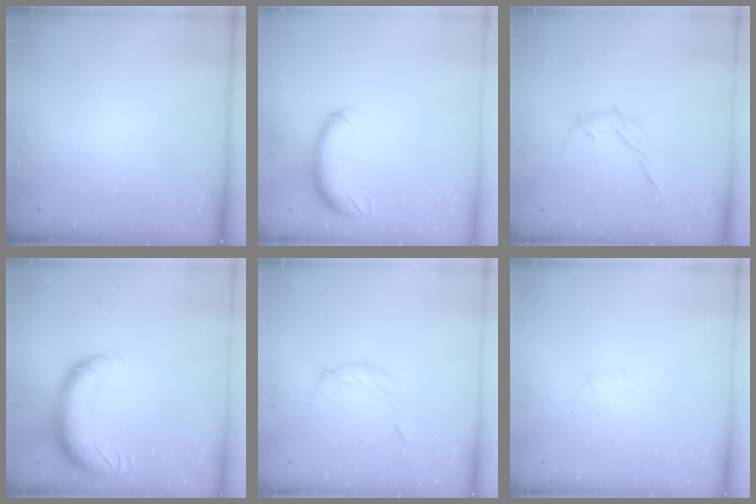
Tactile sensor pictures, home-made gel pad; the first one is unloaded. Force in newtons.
{"total": 10.5, "press": 10.3, "slide": 1.9}
{"total": 6.3, "press": 6.3, "slide": 0.3}
{"total": 14.6, "press": 14.2, "slide": 3.6}
{"total": 6.2, "press": 6.0, "slide": 1.3}
{"total": 2.8, "press": 2.7, "slide": 0.8}